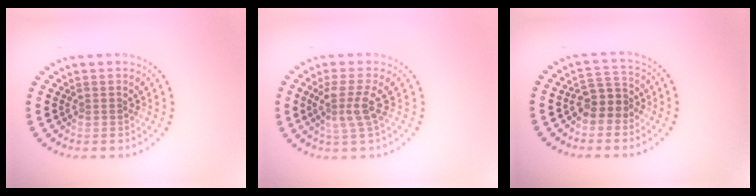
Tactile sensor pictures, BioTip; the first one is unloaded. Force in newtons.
{"total": 2.8, "press": 2.1, "slide": 1.8}
{"total": 2.9, "press": 2.5, "slide": 1.4}